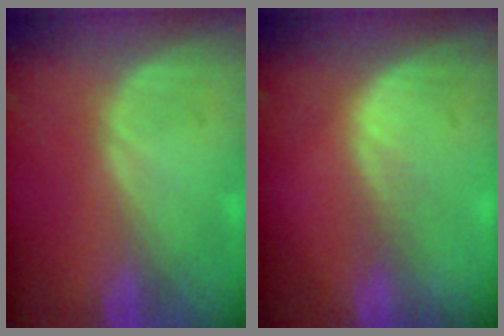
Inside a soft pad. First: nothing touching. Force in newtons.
{"total": 0.9, "press": 0.9, "slide": 0.1}